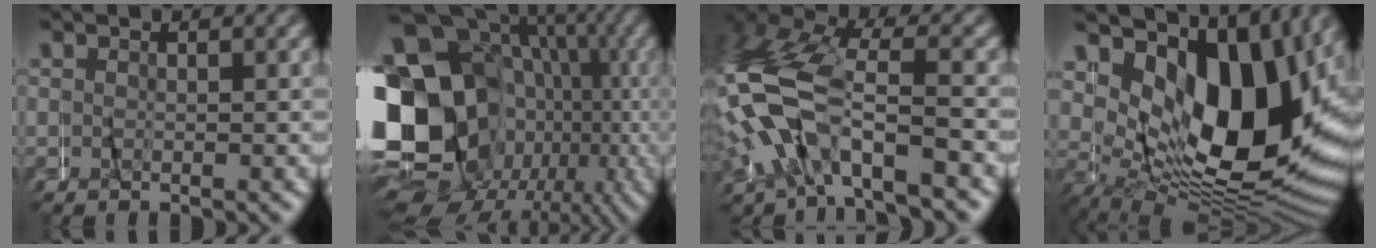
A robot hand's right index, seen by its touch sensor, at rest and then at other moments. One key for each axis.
{"total": 22.2, "fx": -2.9, "fy": 16.5, "fz": 14.6, "tx": -0.262, "ty": -0.041, "tz": -0.040}
{"total": 5.6, "fx": -0.4, "fy": 3.6, "fz": 4.2, "tx": -0.128, "ty": 0.005, "tz": -0.017}
{"total": 18.7, "fx": 3.0, "fy": 11.0, "fz": 14.9, "tx": -0.242, "ty": 0.001, "tz": 0.045}